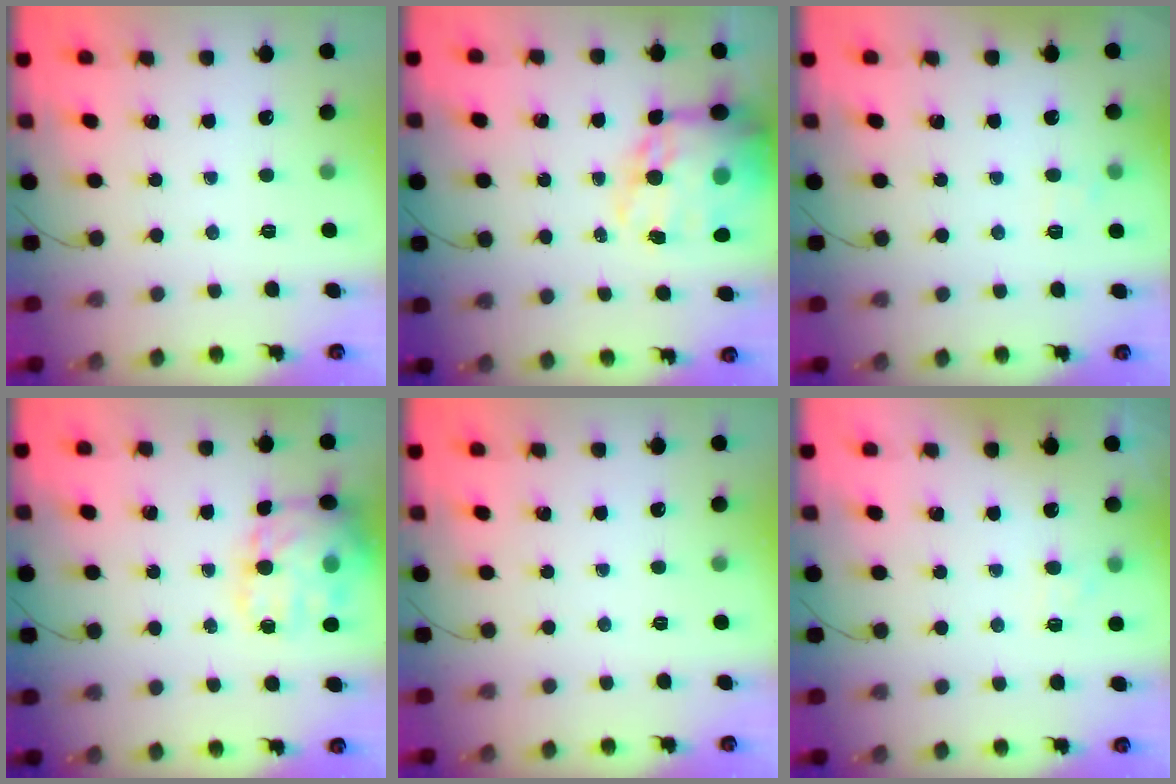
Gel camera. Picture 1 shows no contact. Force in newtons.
{"total": 21.5, "press": 20.8, "slide": 5.3}
{"total": 4.9, "press": 4.7, "slide": 1.3}
{"total": 19.6, "press": 19.4, "slide": 2.4}
{"total": 0.0}
{"total": 4.8, "press": 4.6, "slide": 1.4}